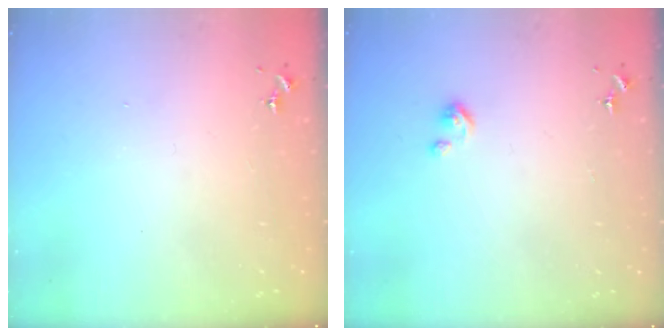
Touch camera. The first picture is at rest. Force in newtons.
{"total": 4.3, "press": 4.3, "slide": 0.4}